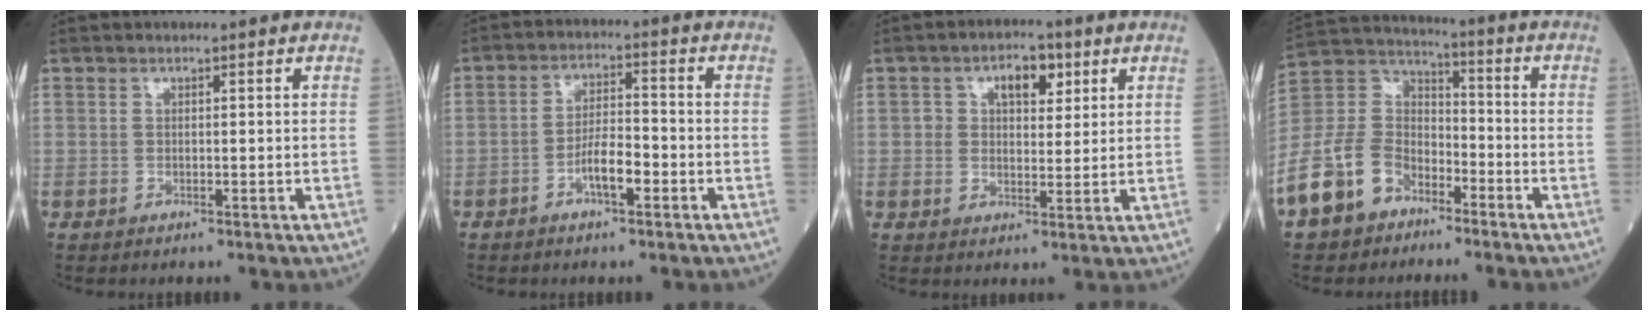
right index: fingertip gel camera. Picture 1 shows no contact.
{"total": 5.3, "force": [-2.4, 1.3, 4.5], "torque": [-0.086, 0.007, -0.046]}
{"total": 5.5, "force": [2.1, 3.2, 4.0], "torque": [-0.060, 0.018, 0.033]}
{"total": 18.4, "force": [-11.0, 12.4, 8.0], "torque": [-0.226, 0.029, -0.205]}